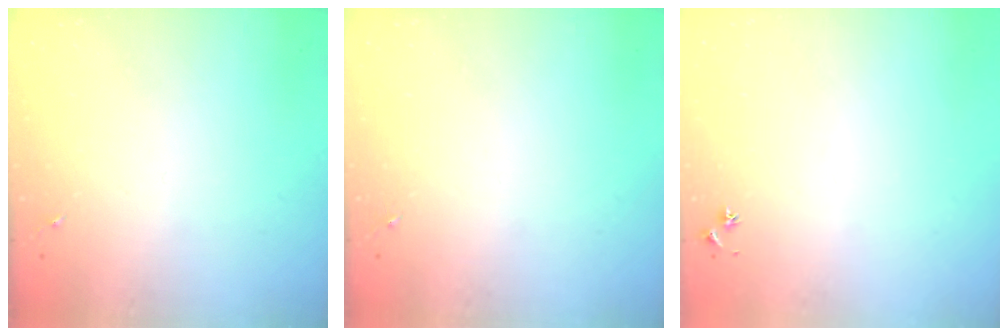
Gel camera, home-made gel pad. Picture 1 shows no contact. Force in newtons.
{"total": 0.0}
{"total": 2.9, "press": 2.8, "slide": 0.3}